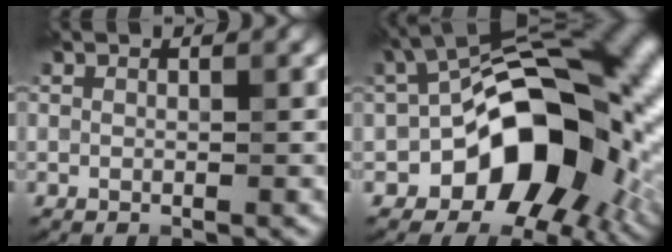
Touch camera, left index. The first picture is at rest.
{"total": 16.7, "force": [-3.2, 10.0, 13.0], "torque": [-0.146, 0.022, -0.072]}